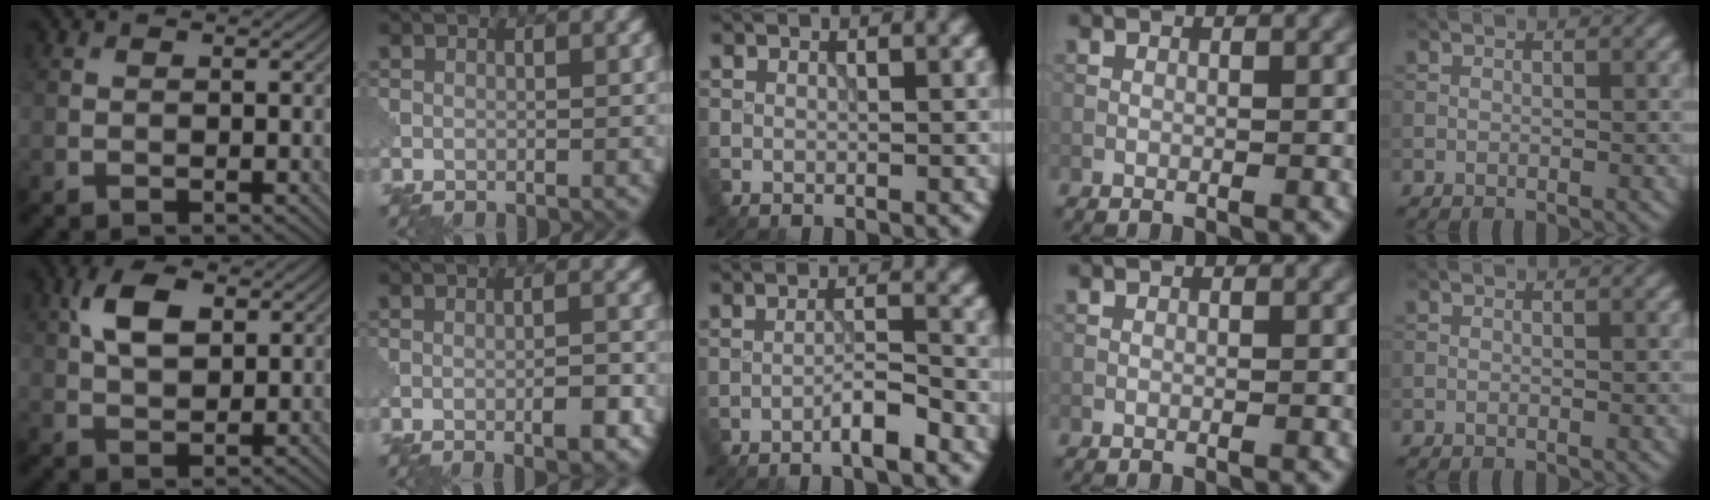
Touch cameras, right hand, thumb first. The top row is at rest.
{"thumb": {"total": 6.5, "force": [2.3, 3.6, 4.9], "torque": [-0.104, 0.007, 0.039]}, "index": {"total": 2.7, "force": [-1.1, 0.6, 2.4], "torque": [-0.037, 0.003, -0.016]}, "middle": {"total": 2.8, "force": [-1.8, 0.2, 2.2], "torque": [-0.034, 0.009, -0.035]}}